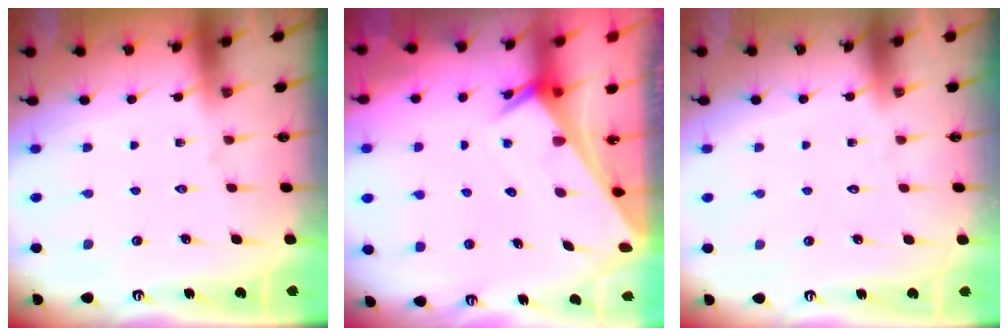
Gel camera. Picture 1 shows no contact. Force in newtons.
{"total": 2.7, "press": 2.7, "slide": 0.1}
{"total": 1.7, "press": 1.7, "slide": 0.1}